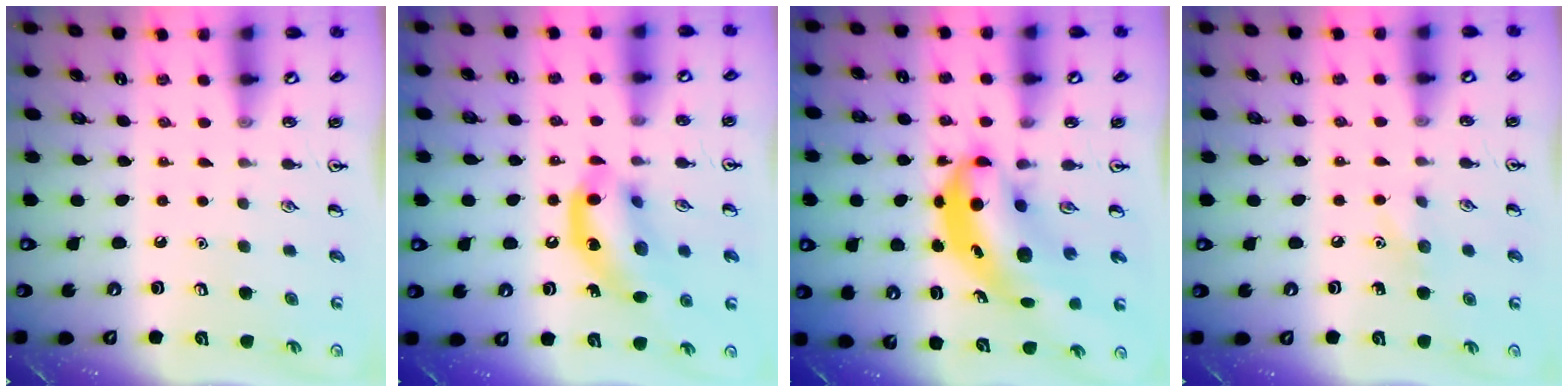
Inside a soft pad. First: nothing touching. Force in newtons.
{"total": 13.7, "press": 13.3, "slide": 3.2}
{"total": 7.3, "press": 7.2, "slide": 1.5}
{"total": 5.9, "press": 5.6, "slide": 1.9}